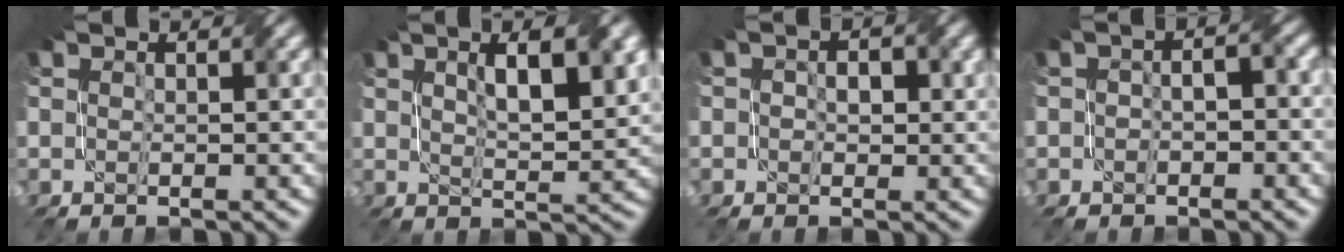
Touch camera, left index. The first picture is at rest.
{"total": 6.0, "force": [2.3, 1.6, 5.3], "torque": [-0.077, 0.007, 0.037]}
{"total": 2.0, "force": [-0.1, 1.5, 1.3], "torque": [-0.018, 0.000, -0.004]}
{"total": 2.4, "force": [-1.2, 1.2, 1.7], "torque": [-0.020, 0.006, -0.018]}